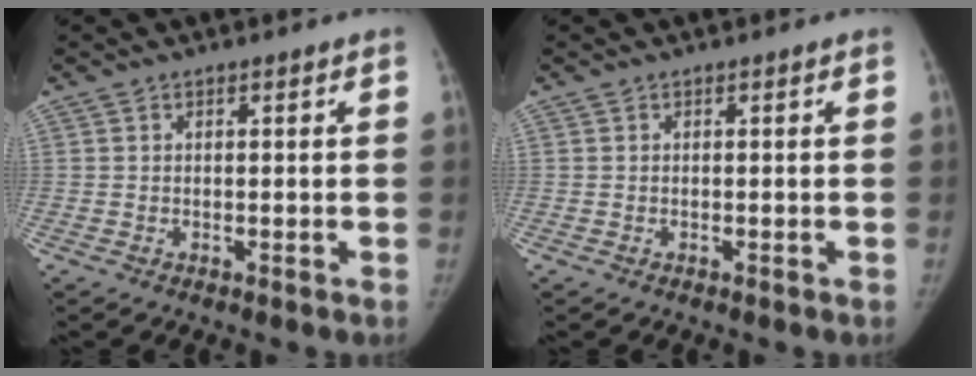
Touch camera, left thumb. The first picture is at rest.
{"total": 0.0}